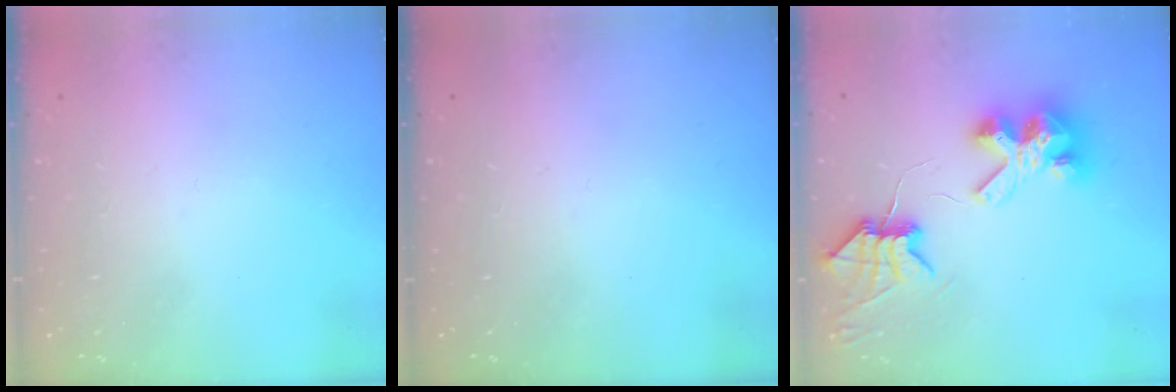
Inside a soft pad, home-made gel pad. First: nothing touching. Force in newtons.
{"total": 0.0}
{"total": 8.9, "press": 8.9, "slide": 0.8}